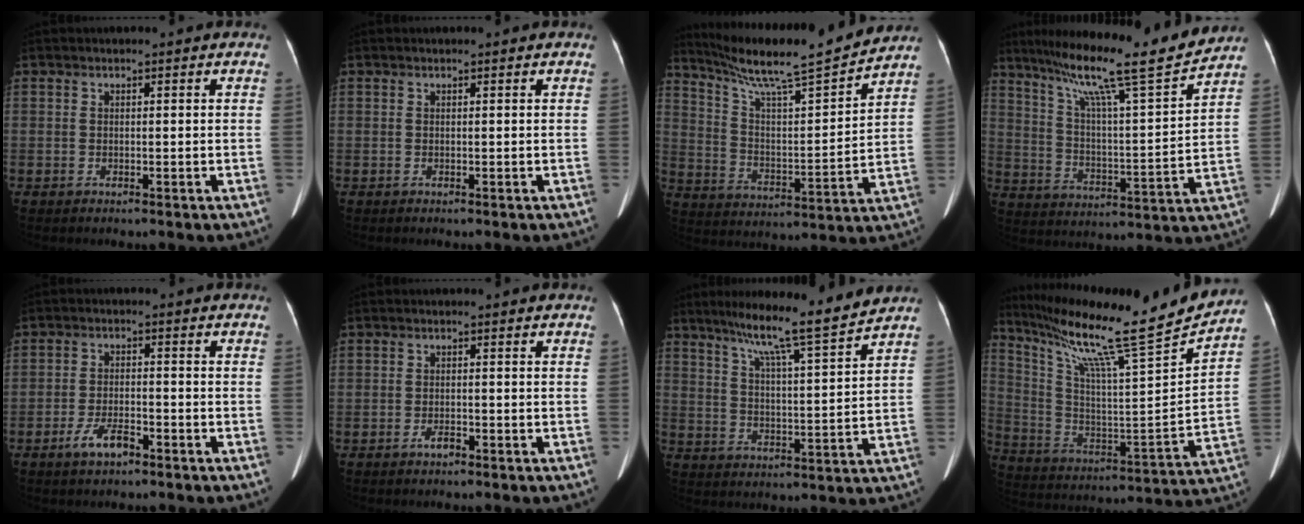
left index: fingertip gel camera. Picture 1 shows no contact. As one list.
[{"total": 0.0}, {"total": 18.1, "force": [16.2, -0.3, 8.1], "torque": [-0.141, -0.006, 0.261]}, {"total": 18.9, "force": [15.5, -0.6, 10.7], "torque": [-0.175, -0.002, 0.243]}, {"total": 4.4, "force": [-2.9, 1.4, 3.0], "torque": [-0.063, -0.001, -0.051]}, {"total": 1.5, "force": [-1.1, 0.5, 0.9], "torque": [-0.018, 0.000, -0.017]}, {"total": 12.3, "force": [10.4, -1.3, 6.4], "torque": [-0.100, 0.001, 0.161]}, {"total": 24.9, "force": [21.0, -0.7, 13.4], "torque": [-0.238, -0.038, 0.332]}]